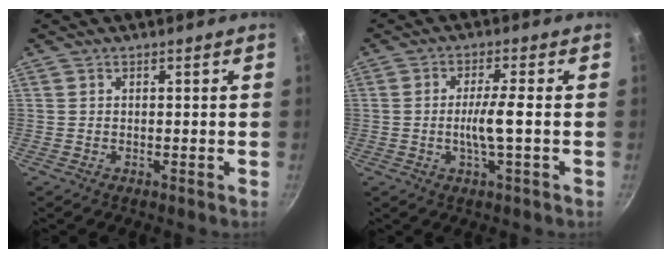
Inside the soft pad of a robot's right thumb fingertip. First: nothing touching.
{"total": 5.5, "force": [-0.8, 0.4, 5.4], "torque": [-0.106, 0.009, -0.013]}